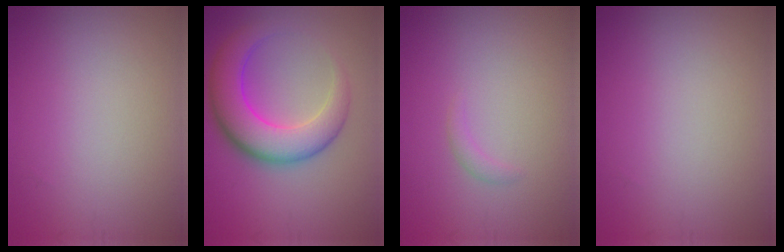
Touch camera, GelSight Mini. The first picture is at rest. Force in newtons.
{"total": 7.1, "press": 7.1, "slide": 0.1}
{"total": 0.8, "press": 0.8, "slide": 0.1}
{"total": 0.0}